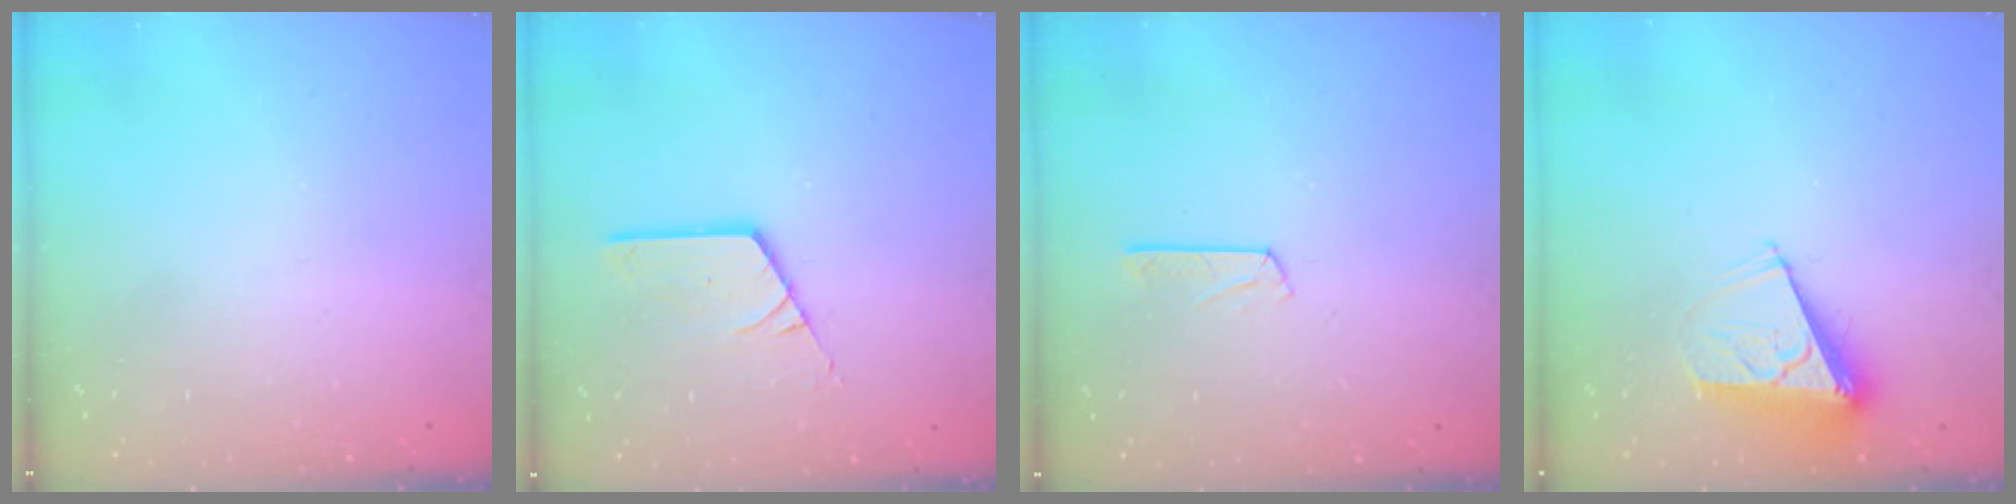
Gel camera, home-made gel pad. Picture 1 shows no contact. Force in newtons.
{"total": 4.5, "press": 4.4, "slide": 0.5}
{"total": 3.6, "press": 3.5, "slide": 0.4}
{"total": 9.5, "press": 9.5, "slide": 0.1}